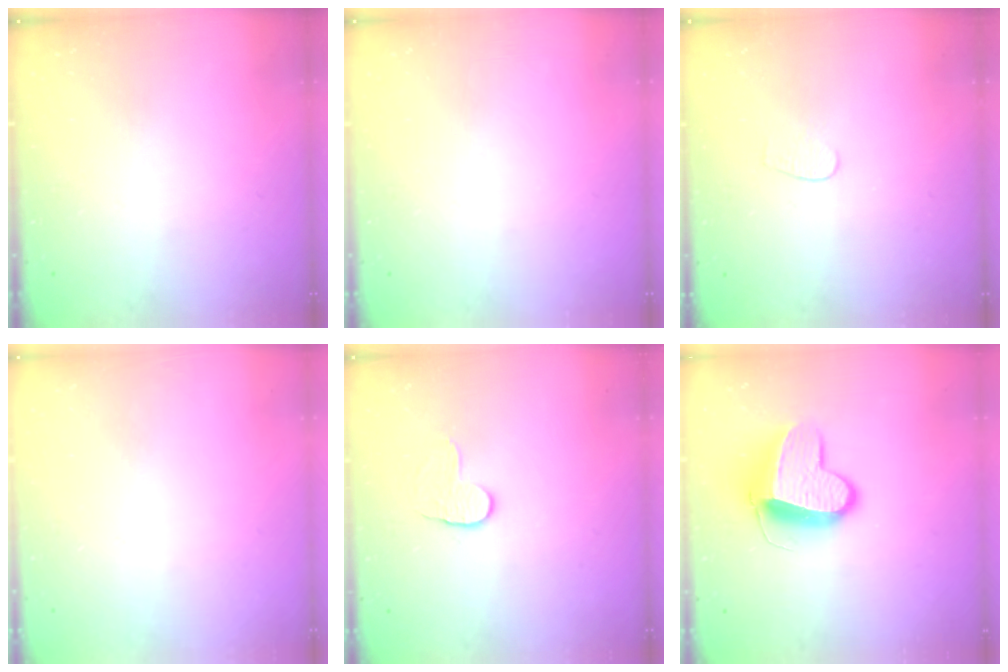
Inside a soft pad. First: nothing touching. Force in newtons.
{"total": 0.0}
{"total": 3.5, "press": 3.5, "slide": 0.3}
{"total": 0.6, "press": 0.6, "slide": 0.2}
{"total": 4.3, "press": 4.3, "slide": 0.4}
{"total": 13.4, "press": 13.3, "slide": 1.3}